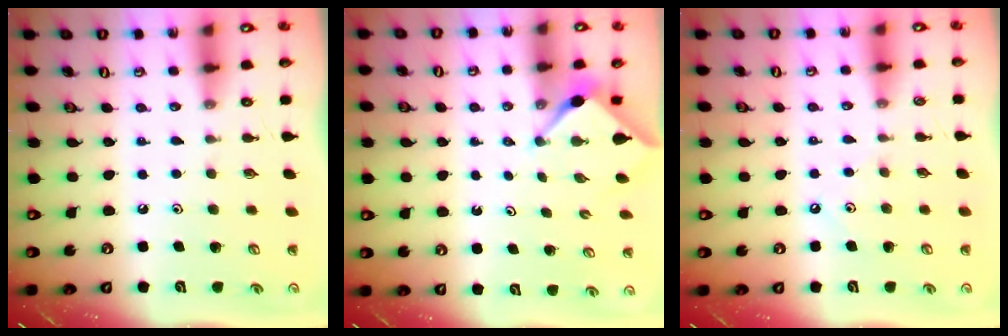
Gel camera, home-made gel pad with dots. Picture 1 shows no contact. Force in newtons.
{"total": 2.9, "press": 2.9, "slide": 0.4}
{"total": 3.0, "press": 3.0, "slide": 0.4}